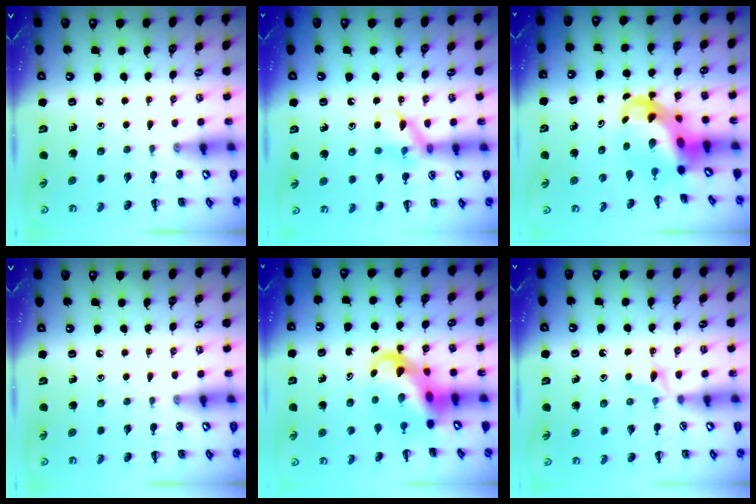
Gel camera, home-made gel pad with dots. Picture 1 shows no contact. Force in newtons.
{"total": 9.5, "press": 9.4, "slide": 0.8}
{"total": 4.8, "press": 4.5, "slide": 1.5}
{"total": 0.0}
{"total": 7.5, "press": 7.2, "slide": 2.1}
{"total": 3.1, "press": 2.8, "slide": 1.2}